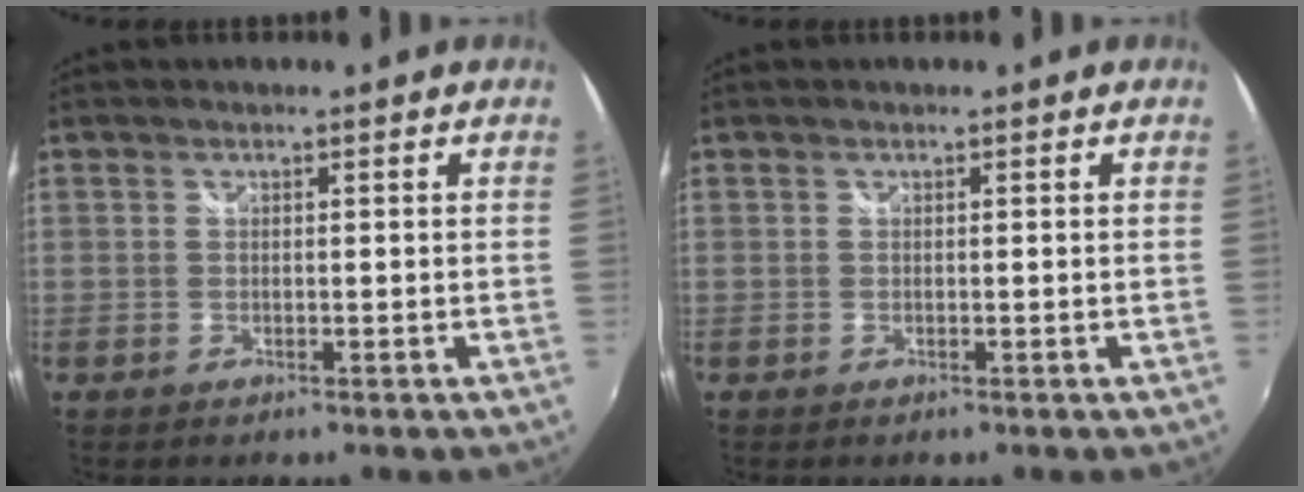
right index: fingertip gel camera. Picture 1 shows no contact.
{"total": 0.0}